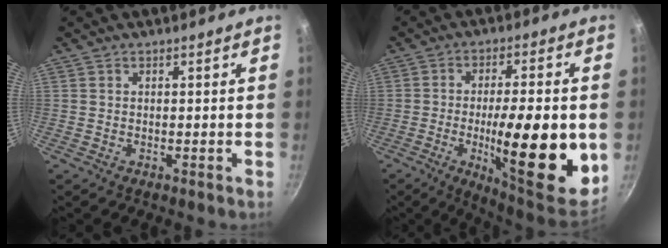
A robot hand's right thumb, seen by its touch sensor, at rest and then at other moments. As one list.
[{"total": 21.6, "force": [-3.4, 6.0, 20.5], "torque": [-0.284, -0.006, -0.049]}]